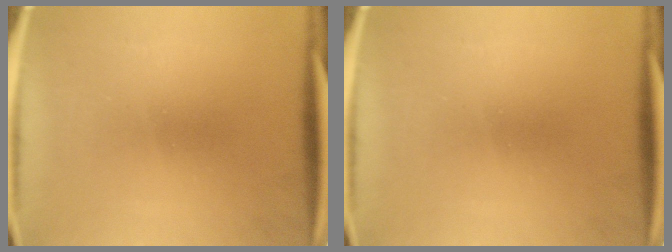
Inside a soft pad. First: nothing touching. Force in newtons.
{"total": 0.0}